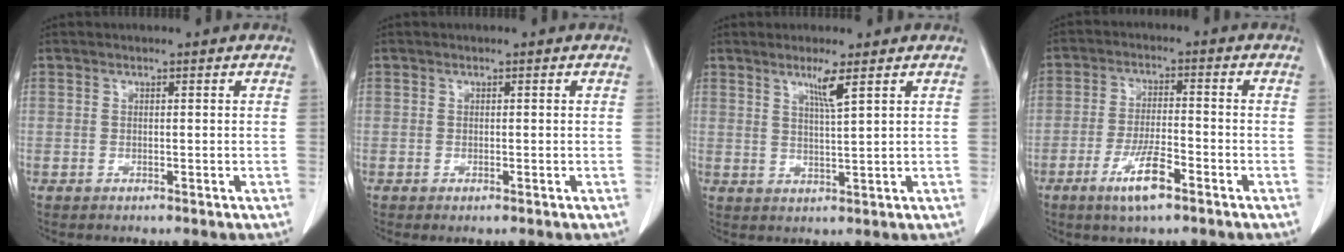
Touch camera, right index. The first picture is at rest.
{"total": 0.5, "force": [-0.3, 0.0, 0.4], "torque": [-0.007, -0.004, -0.004]}
{"total": 3.5, "force": [2.0, -0.7, 2.8], "torque": [-0.055, -0.009, 0.040]}
{"total": 7.0, "force": [-4.1, 1.1, 5.6], "torque": [-0.109, -0.009, -0.072]}